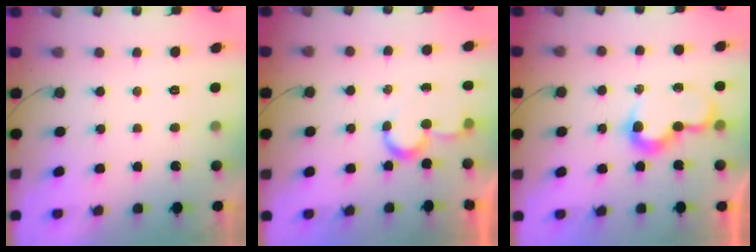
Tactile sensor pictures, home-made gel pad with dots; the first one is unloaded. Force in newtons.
{"total": 4.3, "press": 4.3, "slide": 0.3}
{"total": 7.4, "press": 7.4, "slide": 0.2}